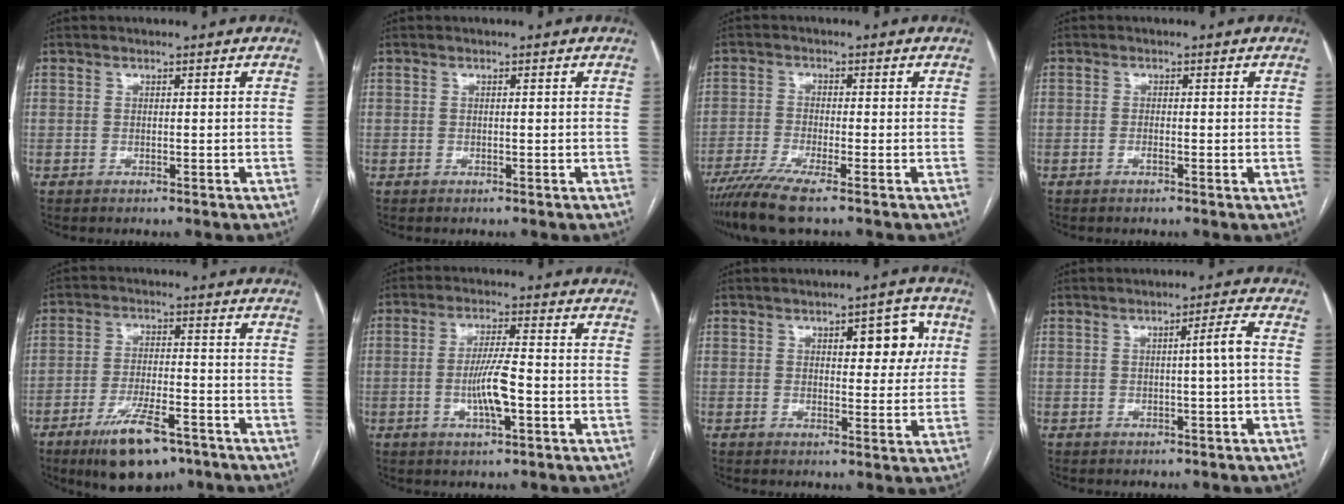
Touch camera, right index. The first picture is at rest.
{"total": 0.0}
{"total": 6.5, "force": [-5.0, -0.4, 4.2], "torque": [-0.078, -0.018, -0.093]}
{"total": 1.3, "force": [-0.4, 0.2, 1.2], "torque": [-0.021, 0.001, -0.008]}
{"total": 11.0, "force": [-7.2, 3.2, 7.8], "torque": [-0.139, -0.010, -0.114]}
{"total": 6.7, "force": [-1.6, 0.7, 6.4], "torque": [-0.126, -0.002, -0.029]}
{"total": 6.9, "force": [2.4, 2.8, 5.9], "torque": [-0.065, 0.013, 0.030]}
{"total": 2.8, "force": [-0.1, -0.7, 2.7], "torque": [-0.038, 0.003, 0.000]}